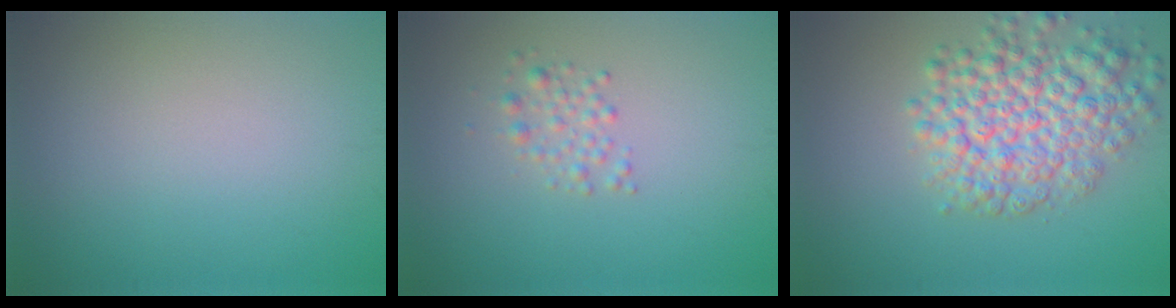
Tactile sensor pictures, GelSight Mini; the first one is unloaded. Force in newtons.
{"total": 1.5, "press": 1.5, "slide": 0.0}
{"total": 7.0, "press": 7.0, "slide": 0.3}